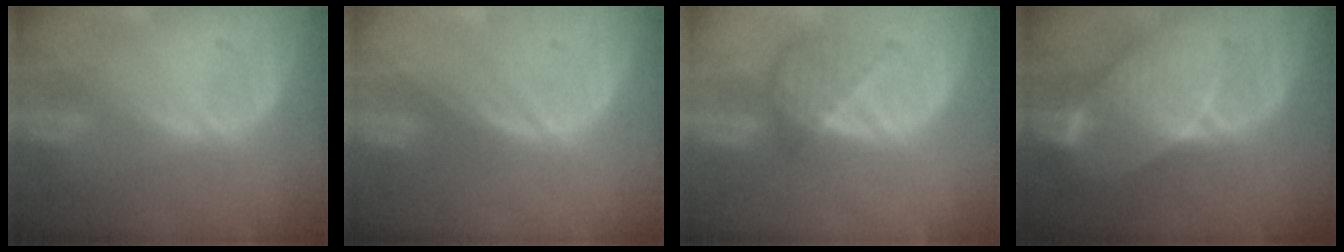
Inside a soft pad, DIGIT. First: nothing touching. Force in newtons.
{"total": 0.0}
{"total": 4.6, "press": 4.2, "slide": 1.8}
{"total": 7.5, "press": 7.3, "slide": 1.4}